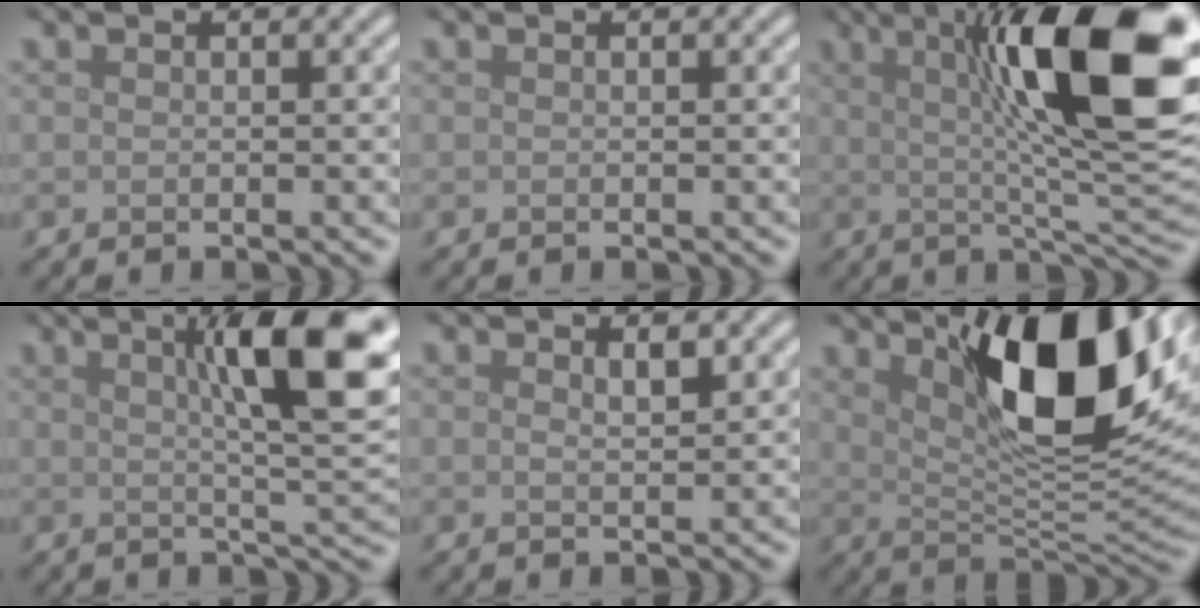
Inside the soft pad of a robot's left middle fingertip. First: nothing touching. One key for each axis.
{"total": 0.0}
{"total": 14.6, "fx": 3.4, "fy": 3.0, "fz": 13.9, "tx": -0.182, "ty": 0.009, "tz": 0.047}
{"total": 11.7, "fx": 3.7, "fy": 2.5, "fz": 10.8, "tx": -0.135, "ty": 0.011, "tz": 0.053}
{"total": 1.2, "fx": 0.8, "fy": 0.2, "fz": 0.9, "tx": -0.016, "ty": -0.001, "tz": 0.012}
{"total": 12.6, "fx": 5.1, "fy": 4.0, "fz": 10.8, "tx": -0.165, "ty": 0.004, "tz": 0.085}